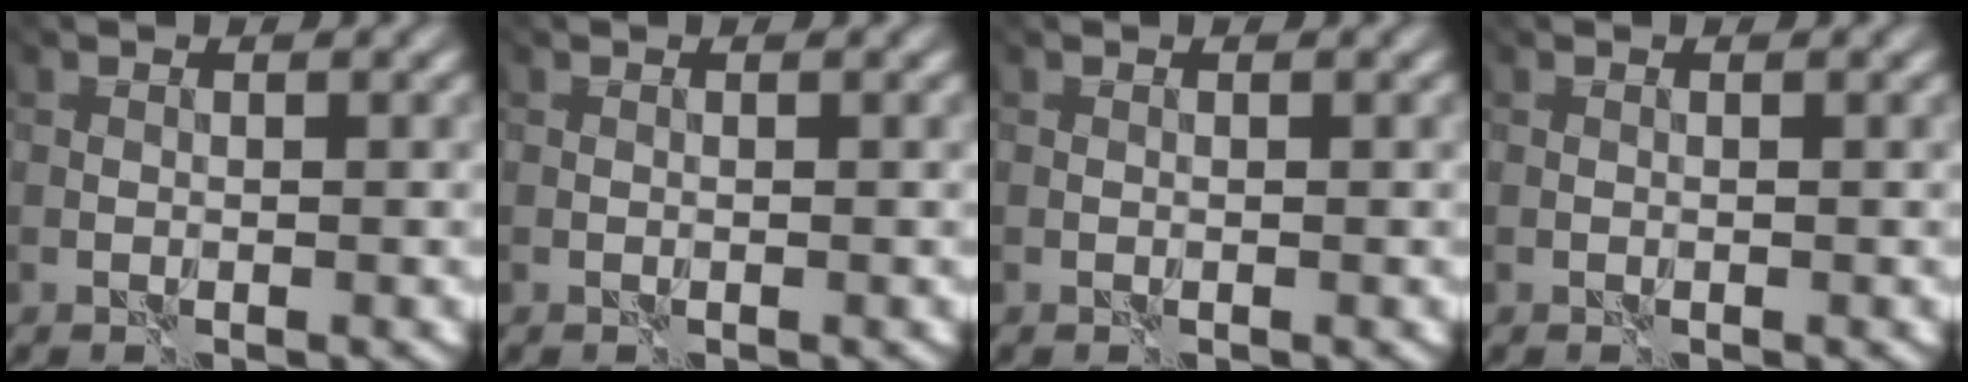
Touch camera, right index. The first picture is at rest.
{"total": 0.0}
{"total": 0.0}
{"total": 0.0}